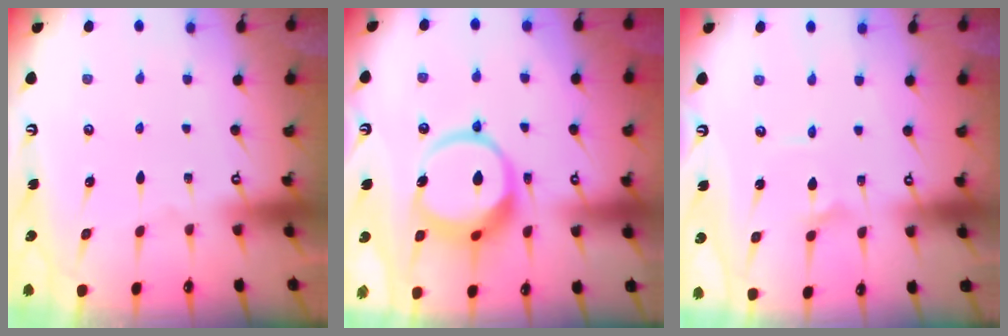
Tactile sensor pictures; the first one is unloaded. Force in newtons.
{"total": 14.0, "press": 13.9, "slide": 1.7}
{"total": 2.2, "press": 2.2, "slide": 0.2}